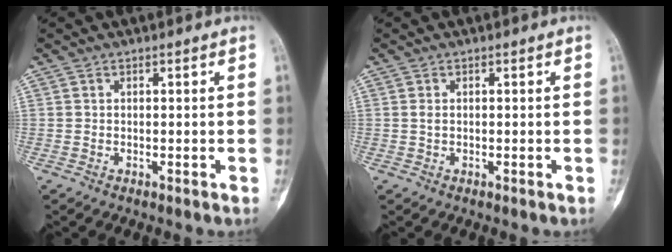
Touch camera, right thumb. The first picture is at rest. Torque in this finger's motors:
{"motor_torque": [0.08, 0.63, 0.02, -0.23, 0.11]}